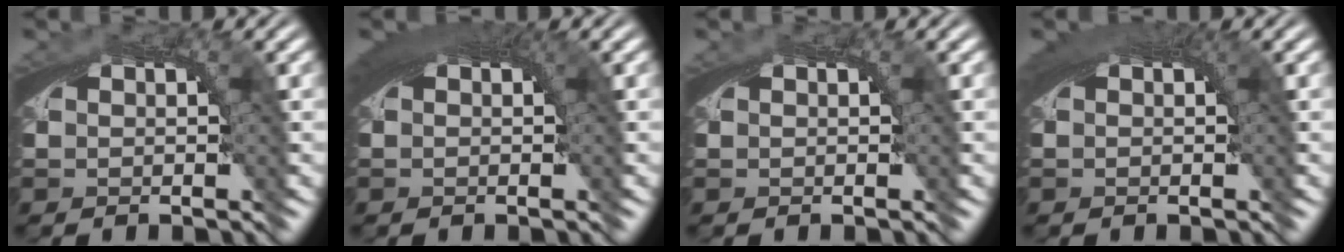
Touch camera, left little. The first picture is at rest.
{"total": 3.1, "force": [1.1, 0.9, 2.7], "torque": [-0.031, 0.009, 0.013]}
{"total": 0.0}
{"total": 2.4, "force": [1.0, 0.6, 2.1], "torque": [-0.023, 0.007, 0.013]}